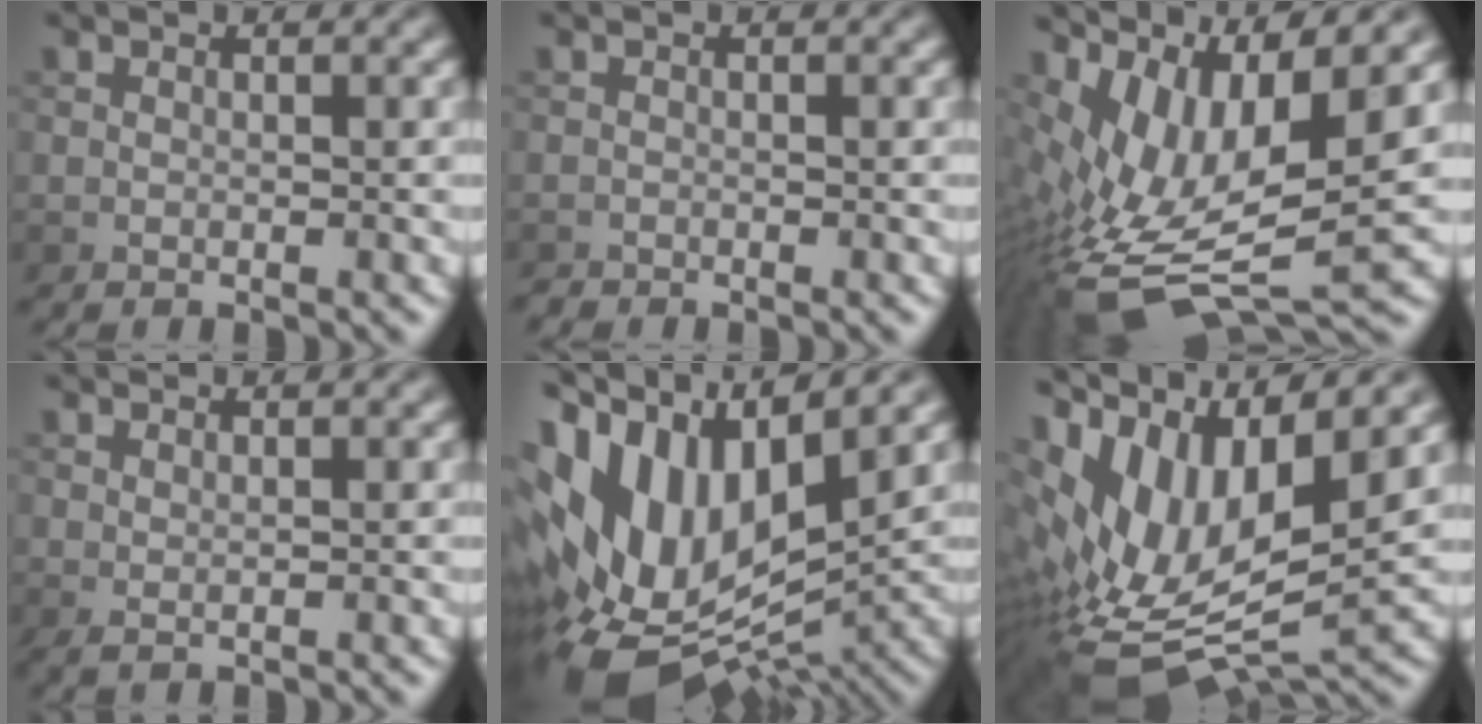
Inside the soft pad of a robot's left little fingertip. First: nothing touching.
{"total": 0.6, "force": [-0.6, 0.1, 0.0], "torque": [0.003, -0.003, -0.014]}
{"total": 11.7, "force": [1.2, 4.8, 10.6], "torque": [-0.213, -0.010, 0.044]}
{"total": 0.6, "force": [0.4, 0.2, 0.5], "torque": [-0.010, 0.000, 0.009]}
{"total": 15.2, "force": [2.4, 8.6, 12.3], "torque": [-0.238, 0.017, 0.044]}
{"total": 13.1, "force": [3.4, 6.2, 11.1], "torque": [-0.216, -0.002, 0.080]}